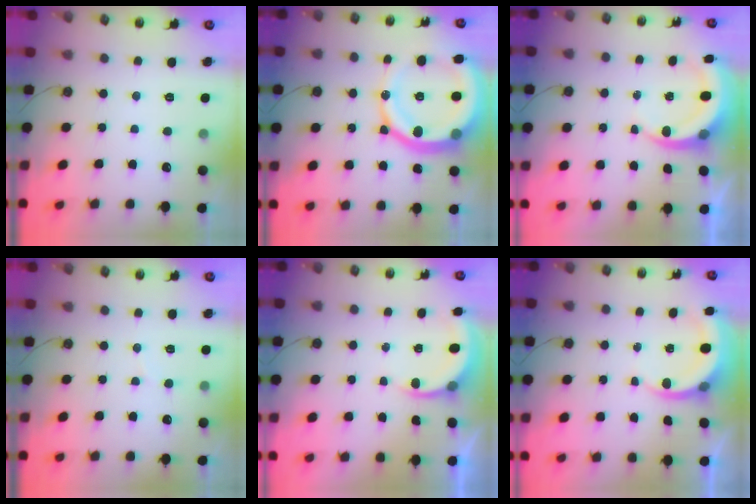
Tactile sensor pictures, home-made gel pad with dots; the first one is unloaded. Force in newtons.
{"total": 21.0, "press": 20.9, "slide": 2.5}
{"total": 5.4, "press": 5.3, "slide": 0.4}
{"total": 3.7, "press": 3.6, "slide": 0.3}
{"total": 5.0, "press": 5.0, "slide": 0.4}
{"total": 4.5, "press": 4.5, "slide": 0.1}